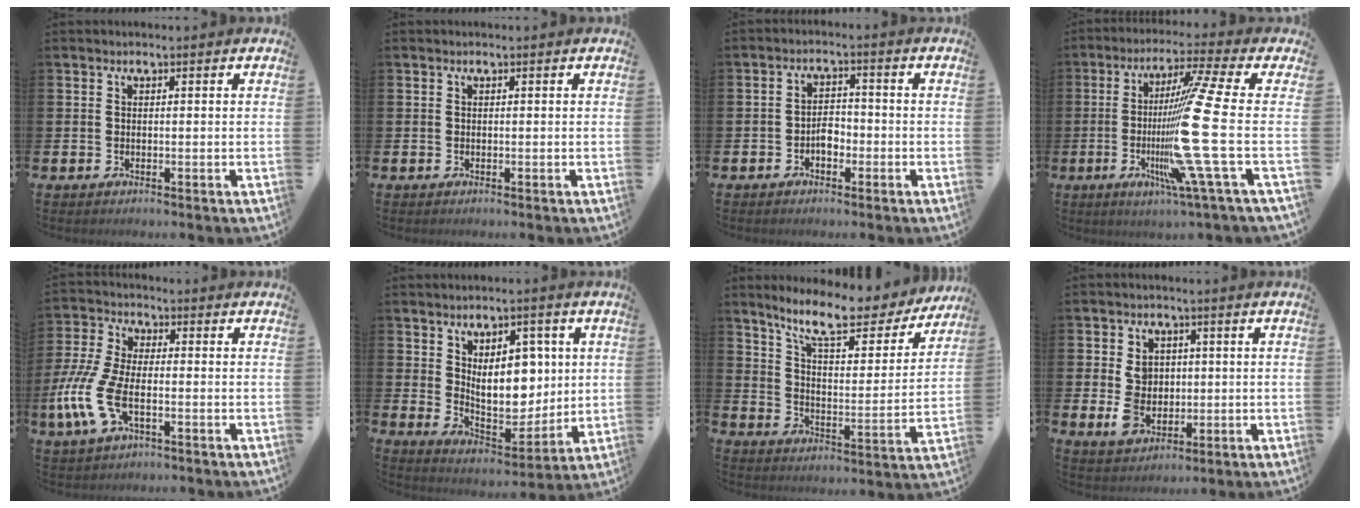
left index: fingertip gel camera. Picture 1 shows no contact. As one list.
[{"total": 0.0}, {"total": 2.5, "force": [-1.2, 1.6, 1.5], "torque": [-0.030, 0.007, -0.027]}, {"total": 15.6, "force": [-1.7, -0.7, 15.5], "torque": [-0.287, -0.018, -0.040]}, {"total": 9.1, "force": [-2.2, 4.4, 7.6], "torque": [-0.181, -0.010, -0.042]}, {"total": 8.3, "force": [2.4, 5.1, 6.2], "torque": [-0.101, -0.008, 0.042]}, {"total": 11.2, "force": [9.6, 2.6, 5.2], "torque": [-0.120, -0.059, 0.162]}, {"total": 5.3, "force": [0.1, 4.5, 2.8], "torque": [-0.057, 0.007, -0.003]}]